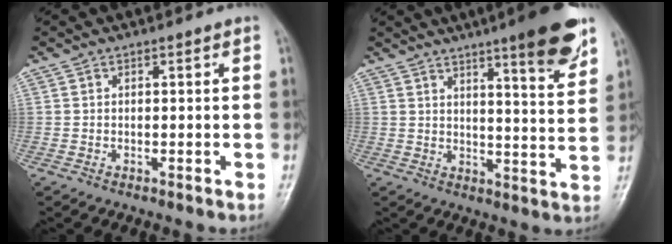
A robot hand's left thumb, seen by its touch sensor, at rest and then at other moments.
{"total": 12.3, "force": [7.9, 1.7, 9.4], "torque": [-0.109, -0.047, 0.109]}